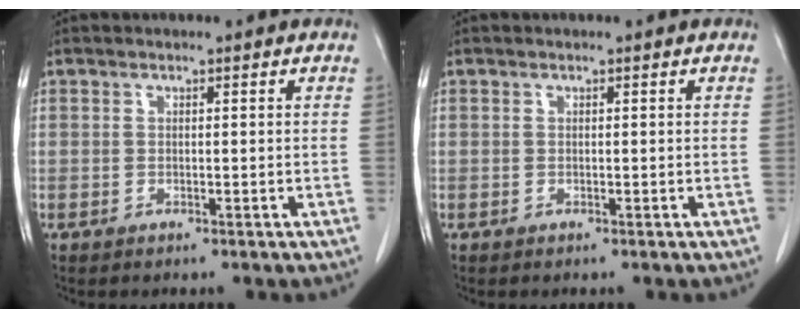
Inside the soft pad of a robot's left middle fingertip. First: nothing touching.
{"total": 0.0}